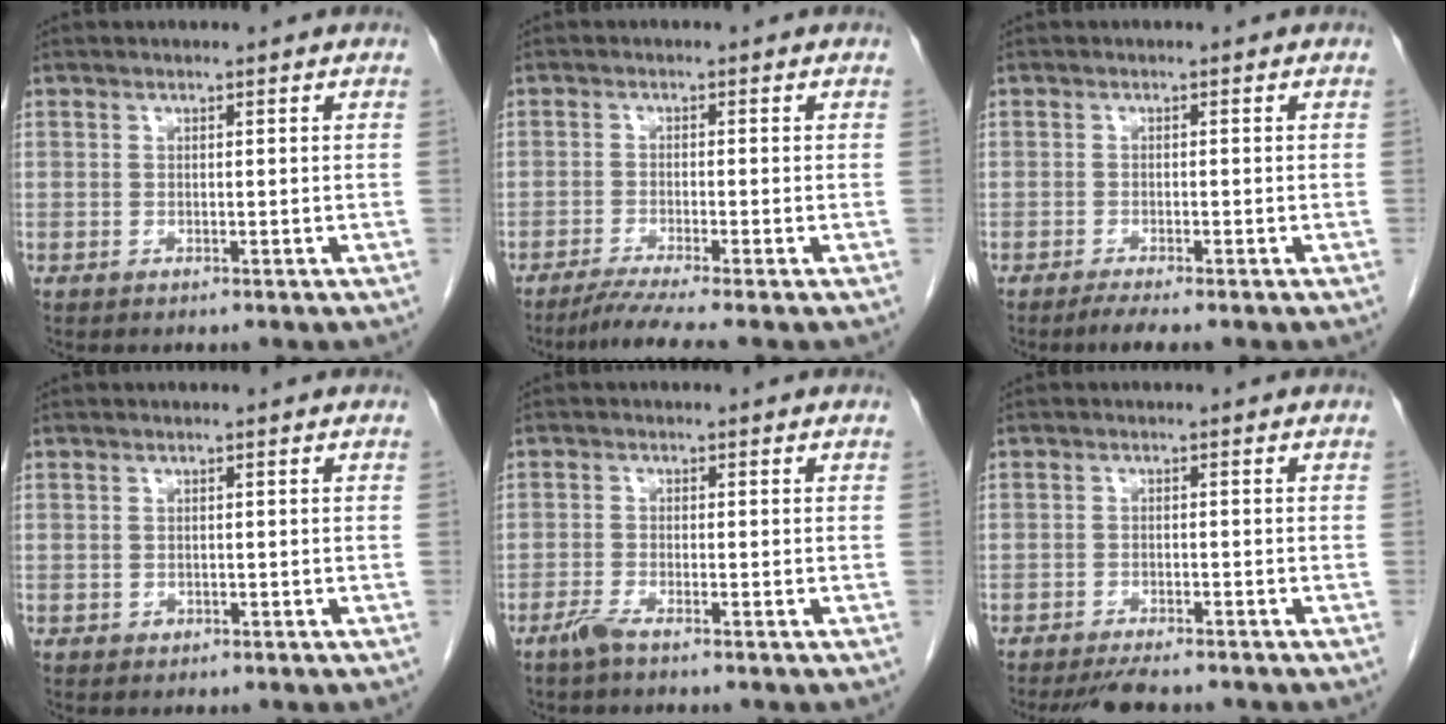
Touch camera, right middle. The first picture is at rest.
{"total": 5.1, "force": [-4.1, -1.2, 2.9], "torque": [-0.049, -0.019, -0.074]}
{"total": 2.3, "force": [-1.8, -0.2, 1.4], "torque": [-0.028, -0.006, -0.034]}
{"total": 0.5, "force": [-0.2, 0.4, 0.1], "torque": [-0.005, 0.002, -0.003]}
{"total": 2.1, "force": [-1.7, 0.0, 1.3], "torque": [-0.037, -0.005, -0.038]}
{"total": 5.1, "force": [-4.6, 0.8, 2.1], "torque": [-0.029, -0.011, -0.073]}